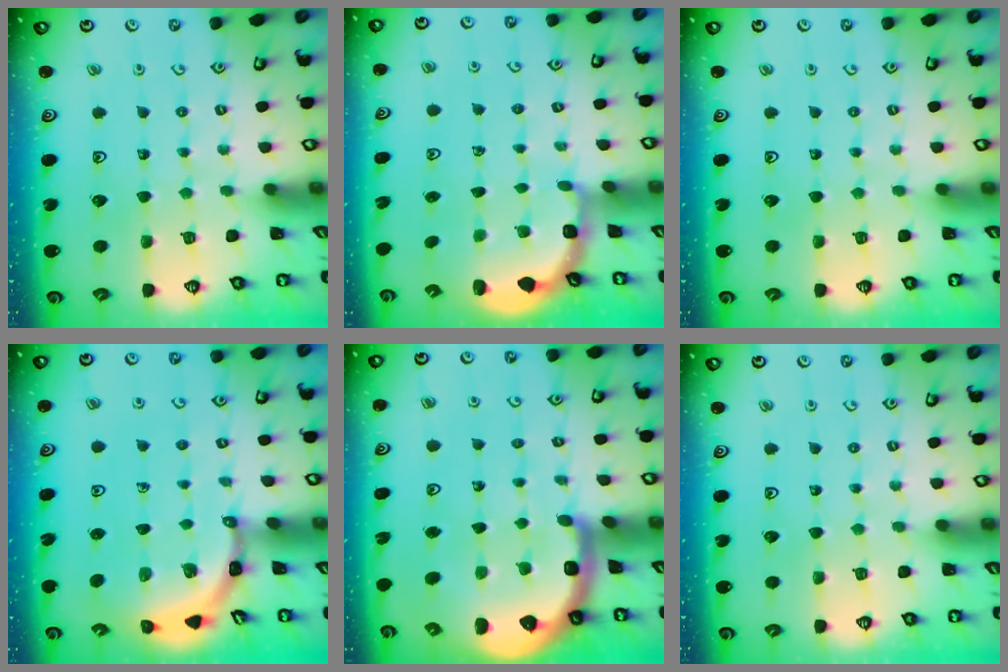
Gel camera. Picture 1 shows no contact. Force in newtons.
{"total": 3.0, "press": 2.6, "slide": 1.5}
{"total": 0.0}
{"total": 3.4, "press": 3.4, "slide": 0.2}
{"total": 8.6, "press": 8.4, "slide": 1.9}
{"total": 0.0}